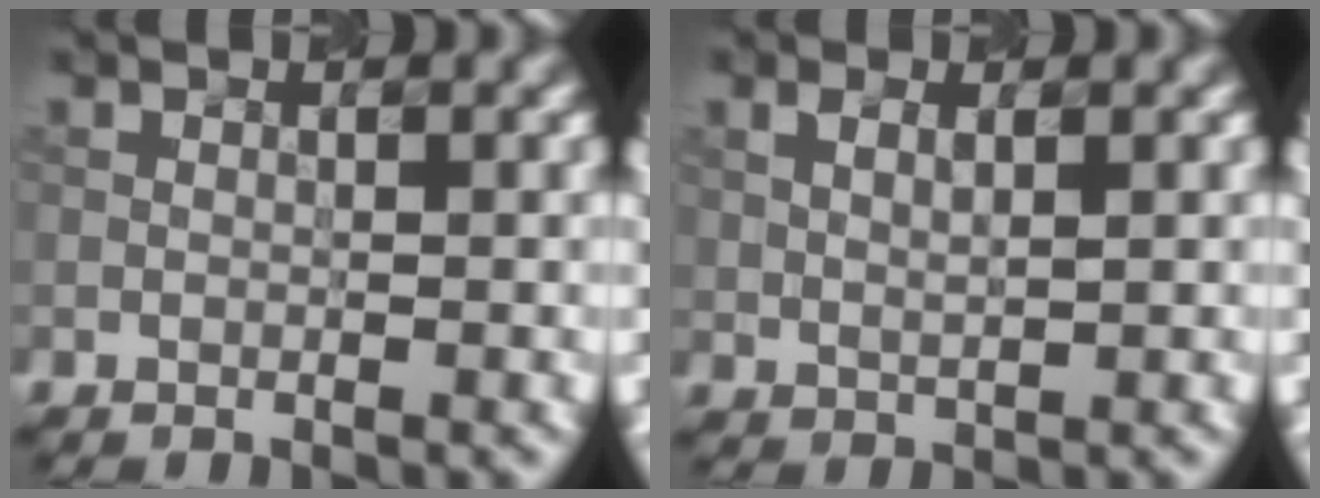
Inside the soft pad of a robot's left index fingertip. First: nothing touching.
{"total": 1.1, "force": [0.8, 0.3, 0.6], "torque": [-0.025, 0.004, 0.026]}